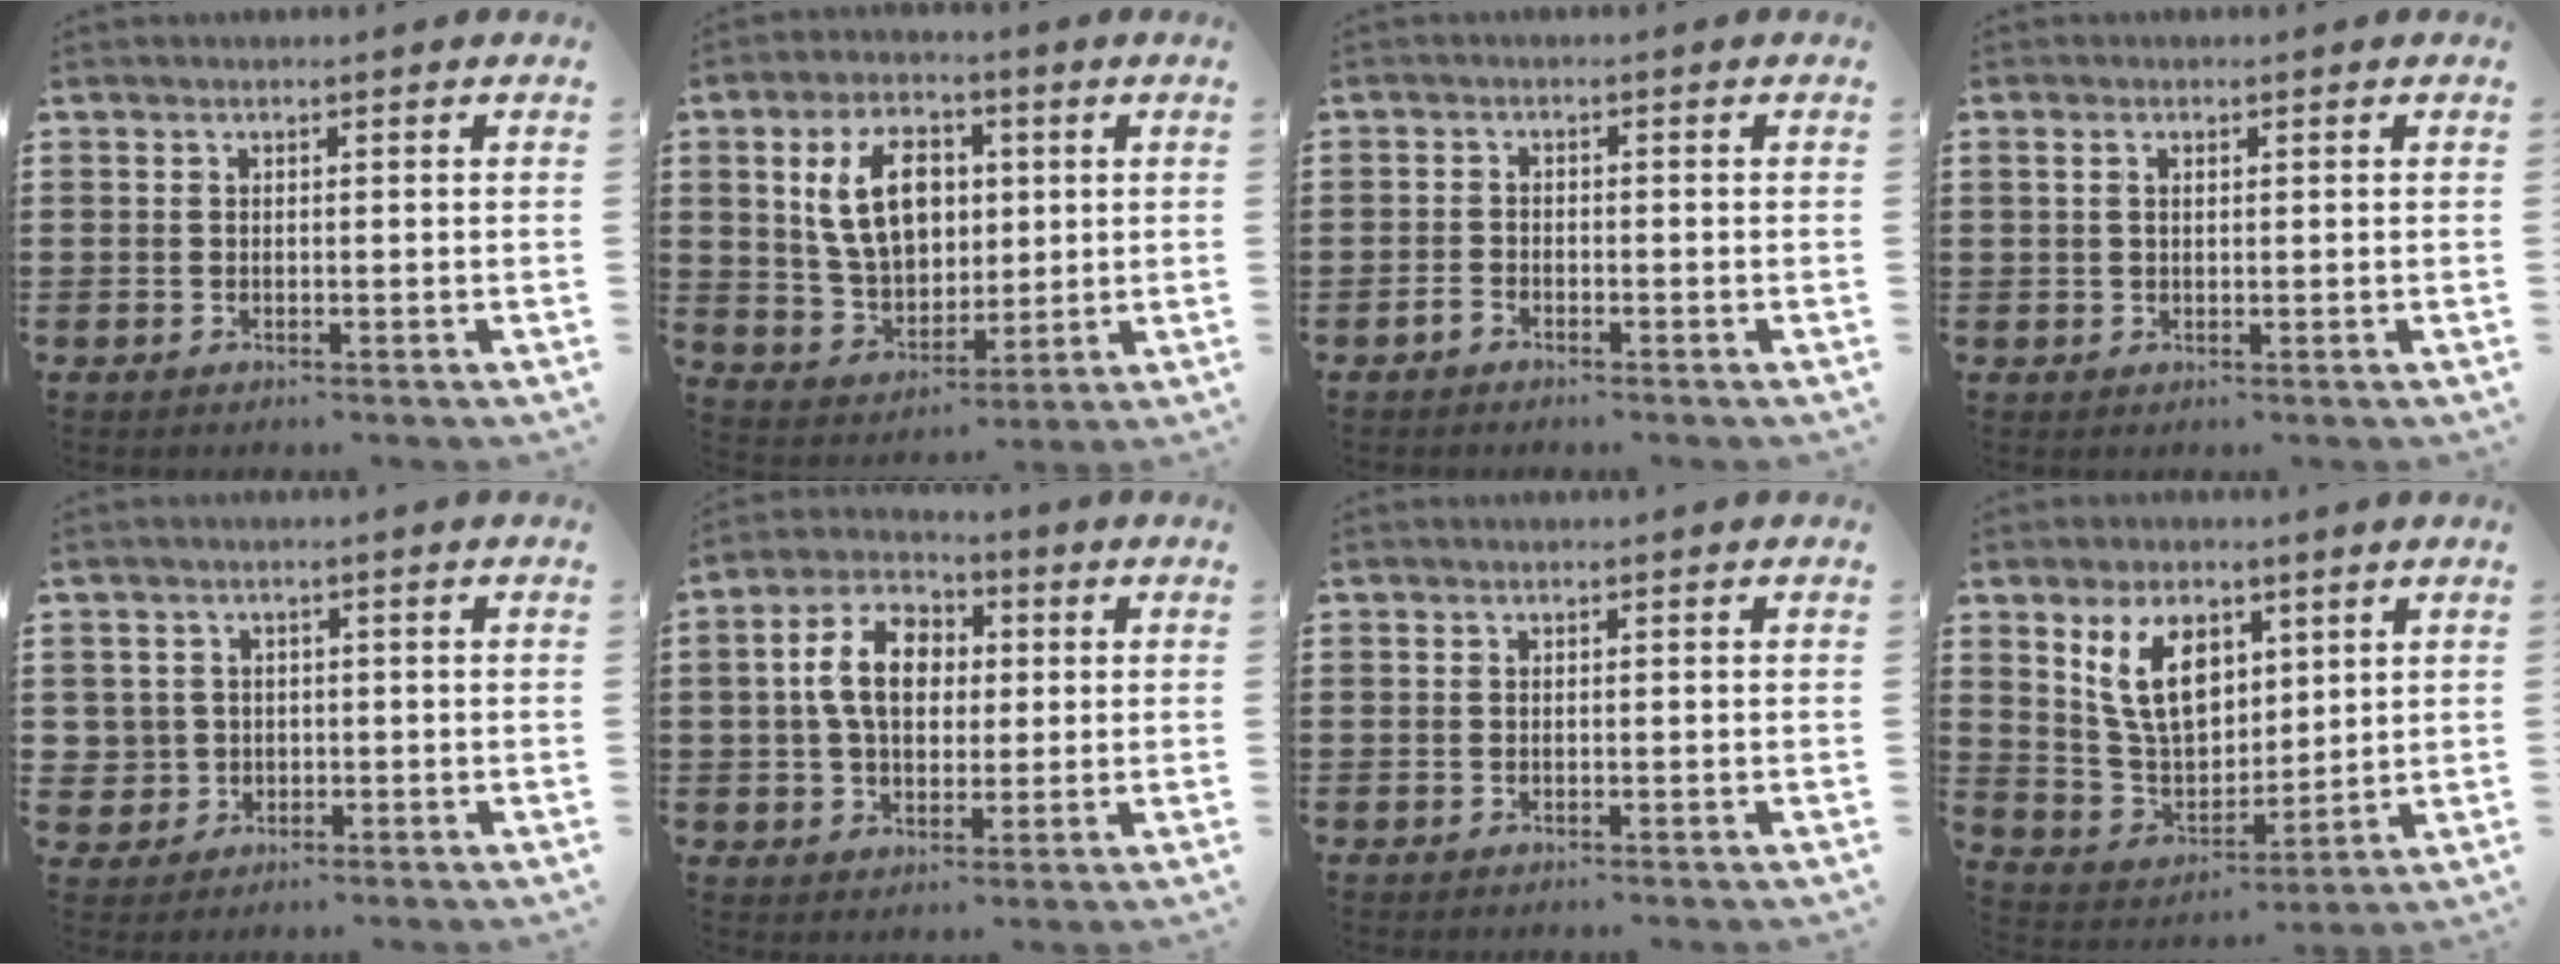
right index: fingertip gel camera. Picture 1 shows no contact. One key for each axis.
{"total": 11.4, "fx": 2.5, "fy": 7.6, "fz": 8.2, "tx": -0.172, "ty": 0.015, "tz": 0.042}
{"total": 1.3, "fx": -1.0, "fy": 0.6, "fz": 0.5, "tx": -0.012, "ty": -0.002, "tz": -0.020}
{"total": 1.3, "fx": 0.5, "fy": 0.7, "fz": 1.0, "tx": -0.023, "ty": 0.006, "tz": 0.008}
{"total": 3.0, "fx": -0.2, "fy": 3.0, "fz": 0.1, "tx": -0.019, "ty": 0.009, "tz": -0.008}
{"total": 9.0, "fx": 1.0, "fy": 6.0, "fz": 6.6, "tx": -0.144, "ty": 0.017, "tz": 0.011}
{"total": 0.0}
{"total": 10.7, "fx": 4.6, "fy": 6.5, "fz": 7.1, "tx": -0.151, "ty": 0.011, "tz": 0.085}